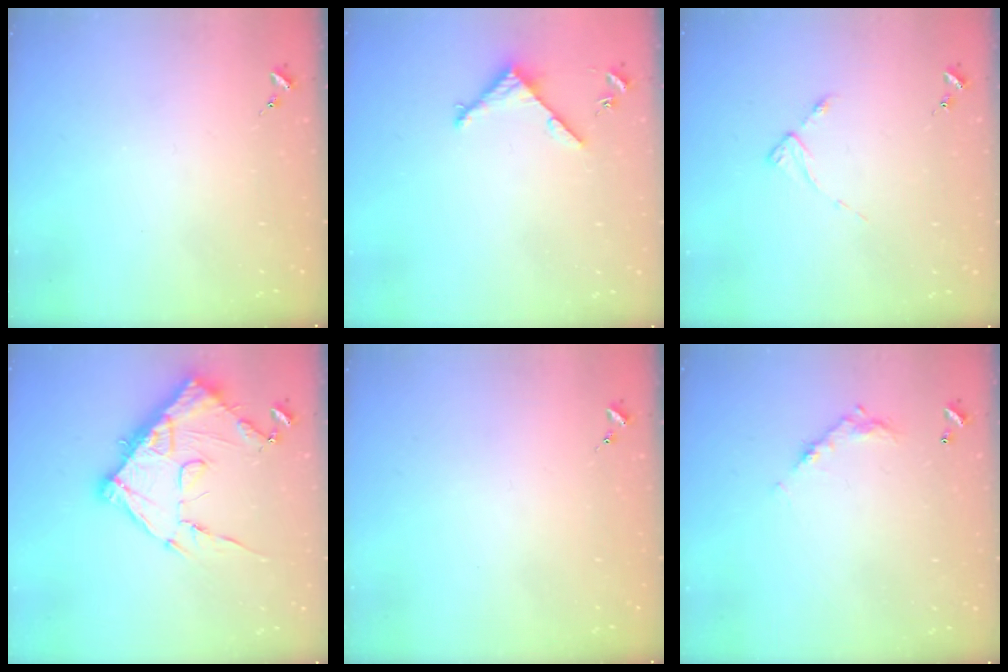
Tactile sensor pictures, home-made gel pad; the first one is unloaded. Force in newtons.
{"total": 3.6, "press": 3.6, "slide": 0.3}
{"total": 2.7, "press": 2.7, "slide": 0.4}
{"total": 15.0, "press": 14.9, "slide": 1.5}
{"total": 0.0}
{"total": 8.4, "press": 8.4, "slide": 0.4}